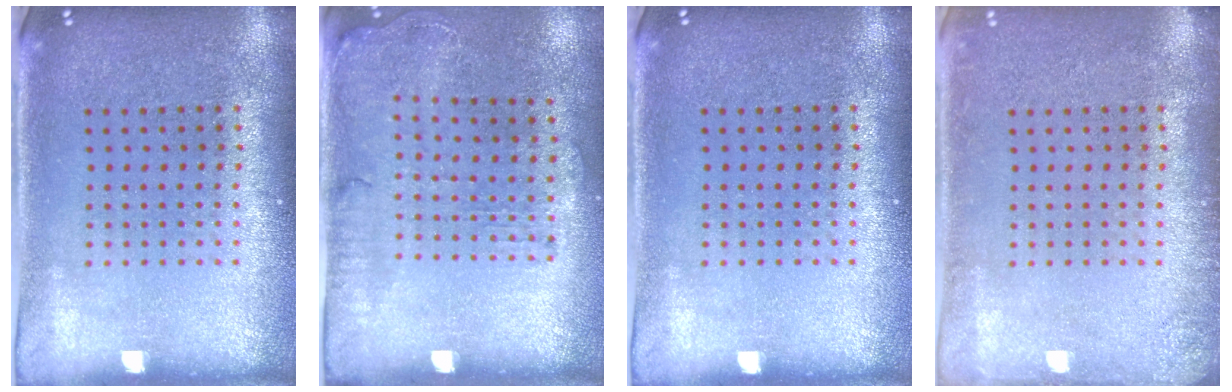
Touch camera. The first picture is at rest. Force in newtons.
{"total": 1.6, "press": 1.4, "slide": 0.8}
{"total": 0.0}
{"total": 1.3, "press": 1.3, "slide": 0.2}